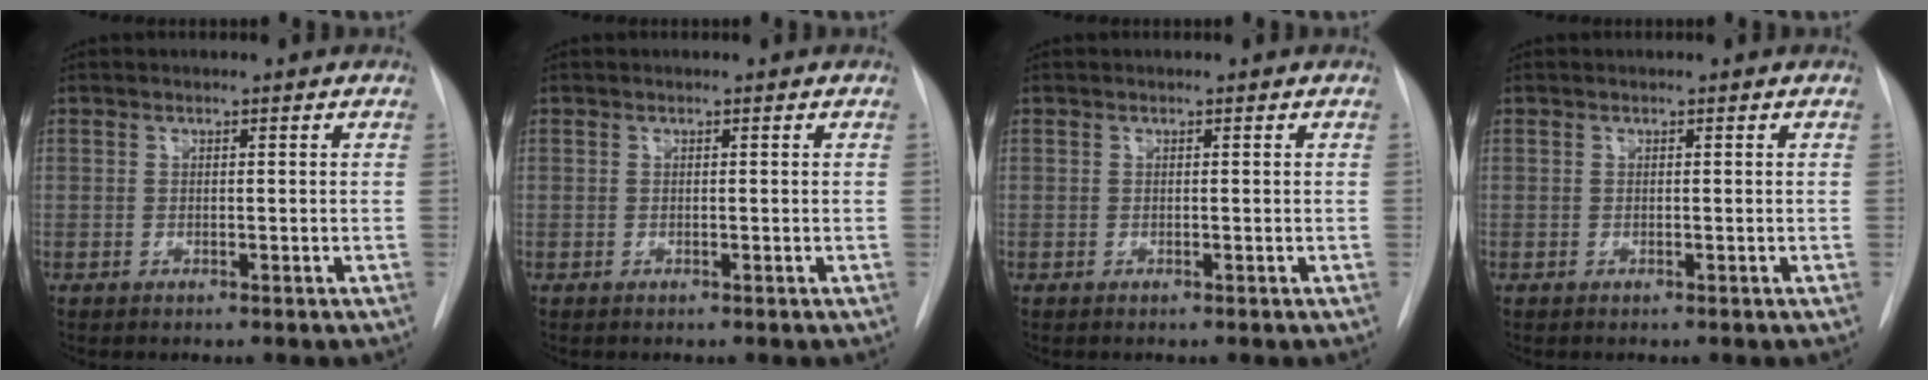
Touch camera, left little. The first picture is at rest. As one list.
[{"total": 0.0}, {"total": 0.0}, {"total": 0.0}]